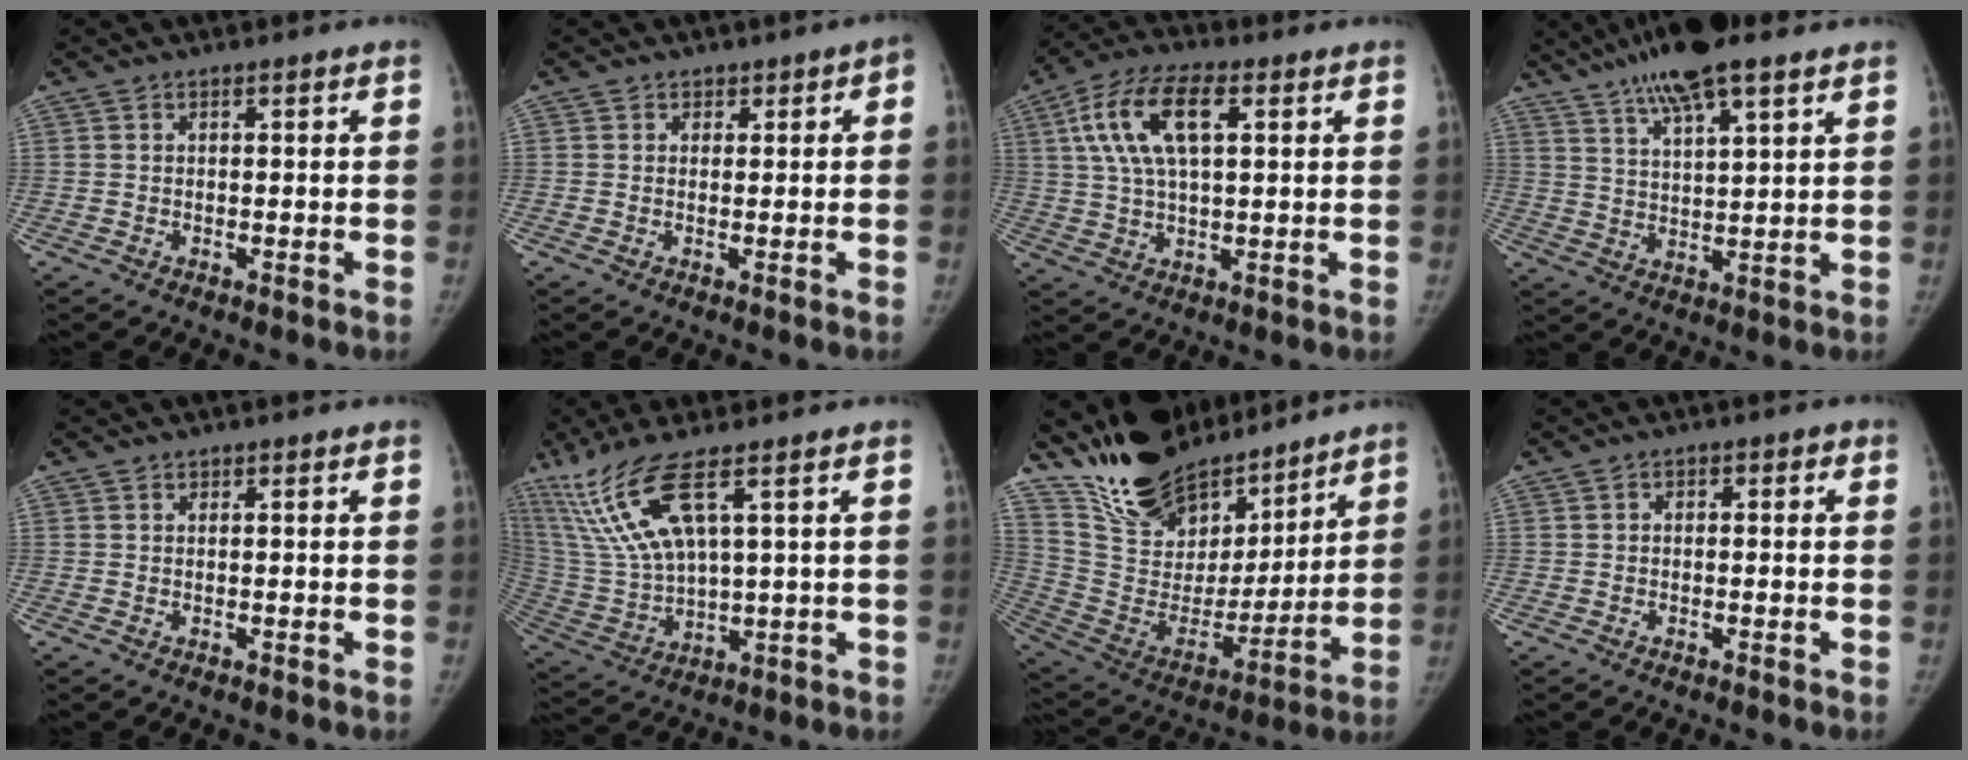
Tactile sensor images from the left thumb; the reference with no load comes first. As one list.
[{"total": 1.8, "force": [0.5, 1.6, 0.6], "torque": [0.019, 0.002, 0.001]}, {"total": 13.0, "force": [4.2, 5.9, 10.8], "torque": [-0.210, 0.008, 0.073]}, {"total": 12.4, "force": [8.6, 2.5, 8.5], "torque": [-0.150, -0.024, 0.155]}, {"total": 0.0}, {"total": 13.7, "force": [7.5, 3.3, 11.0], "torque": [-0.255, -0.031, 0.170]}, {"total": 22.6, "force": [19.2, 9.5, 7.4], "torque": [-0.089, -0.119, 0.346]}, {"total": 1.3, "force": [-0.3, 1.1, 0.6], "torque": [0.011, 0.000, -0.017]}]